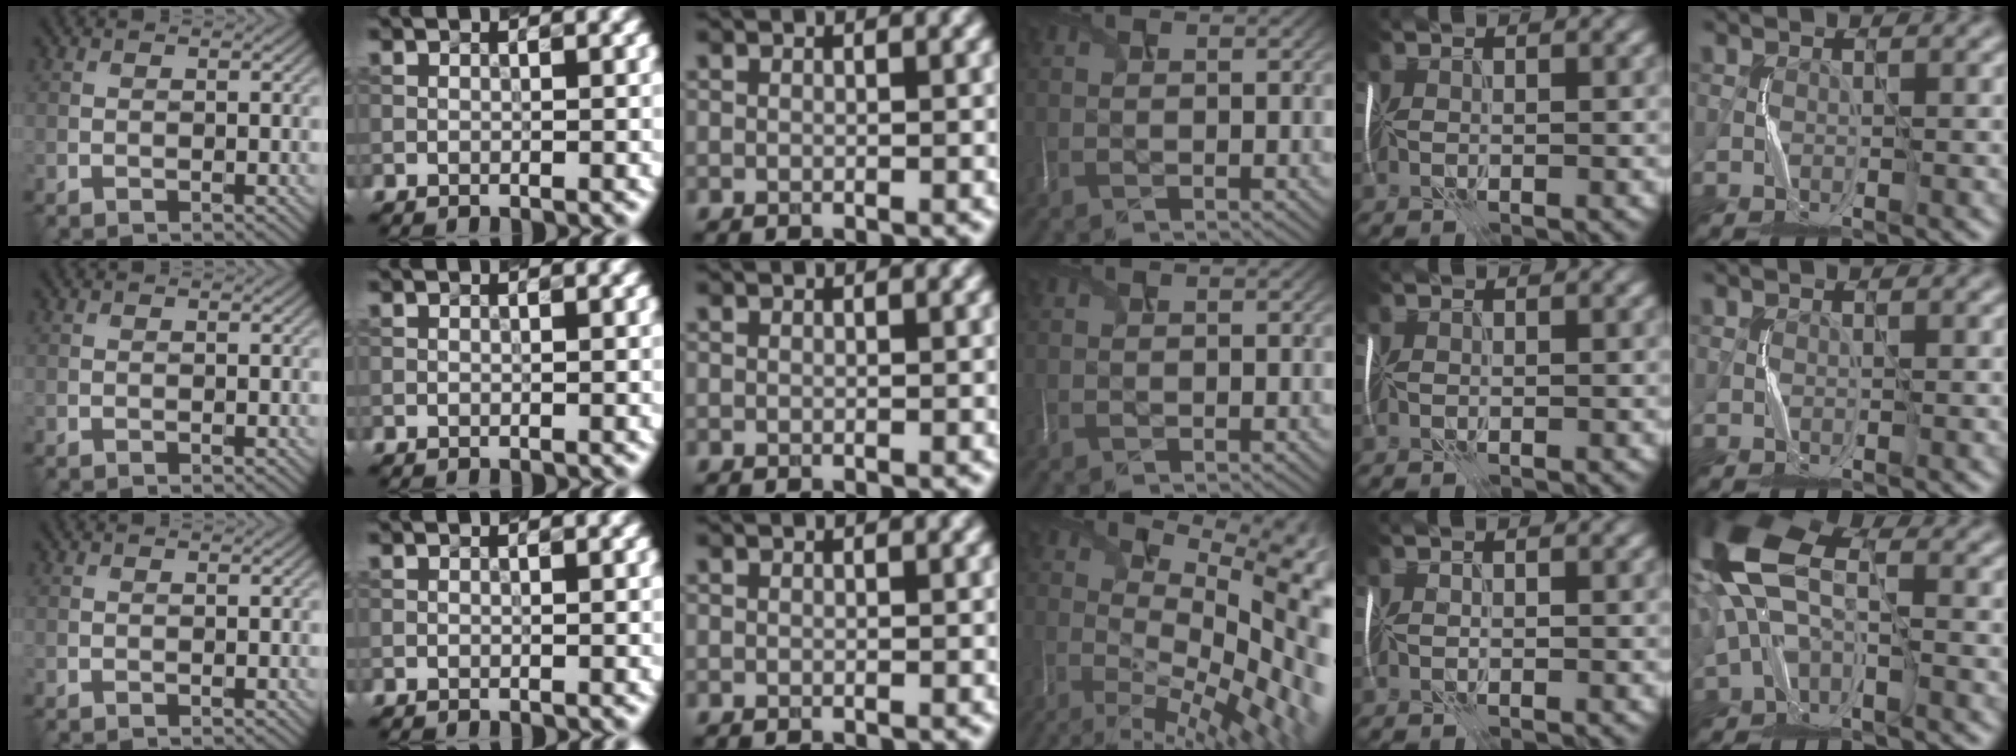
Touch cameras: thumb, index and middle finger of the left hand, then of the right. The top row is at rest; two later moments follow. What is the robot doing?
{"motion": "shake", "object": "plastic piggy bank"}